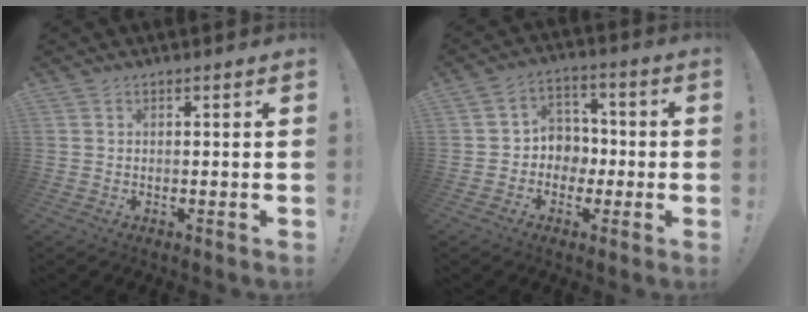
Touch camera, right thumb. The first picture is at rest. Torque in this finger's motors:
{"motor_torque": [-0.01, 0.04, 0.02, -0.07, 0.08]}